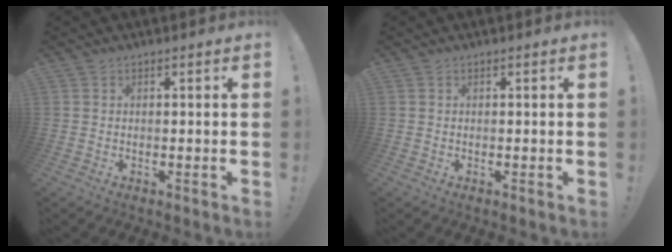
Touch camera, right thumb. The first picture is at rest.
{"total": 0.0}